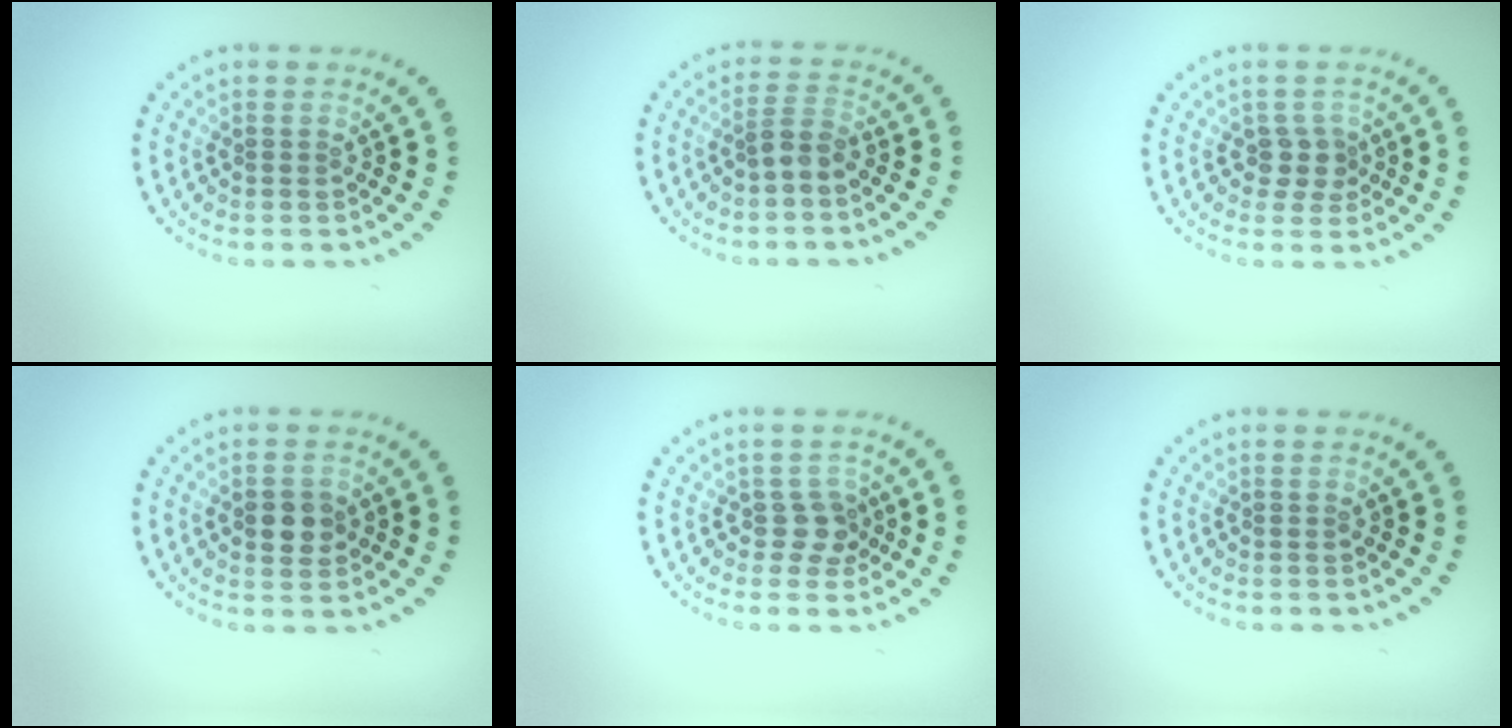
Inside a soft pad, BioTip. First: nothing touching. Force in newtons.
{"total": 1.9, "press": 1.6, "slide": 1.1}
{"total": 1.8, "press": 1.6, "slide": 0.9}
{"total": 2.7, "press": 2.6, "slide": 0.2}
{"total": 2.0, "press": 1.7, "slide": 1.0}
{"total": 0.0}